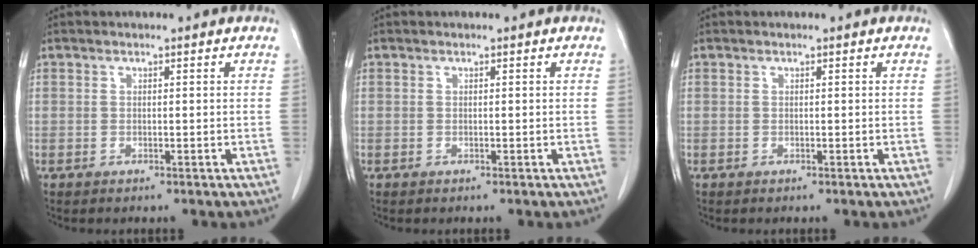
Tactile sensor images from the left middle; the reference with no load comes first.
{"total": 0.0}
{"total": 0.0}